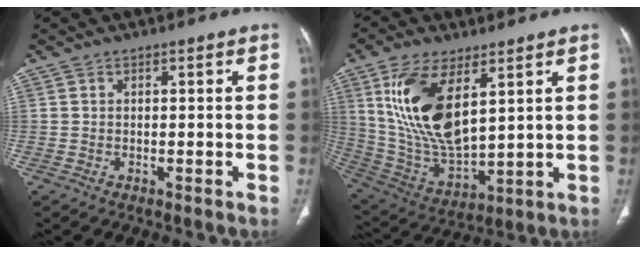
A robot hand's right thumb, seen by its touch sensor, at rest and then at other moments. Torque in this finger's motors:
{"motor_torque": [1.41, 3.33, 1.84, 0.57, 0.64]}